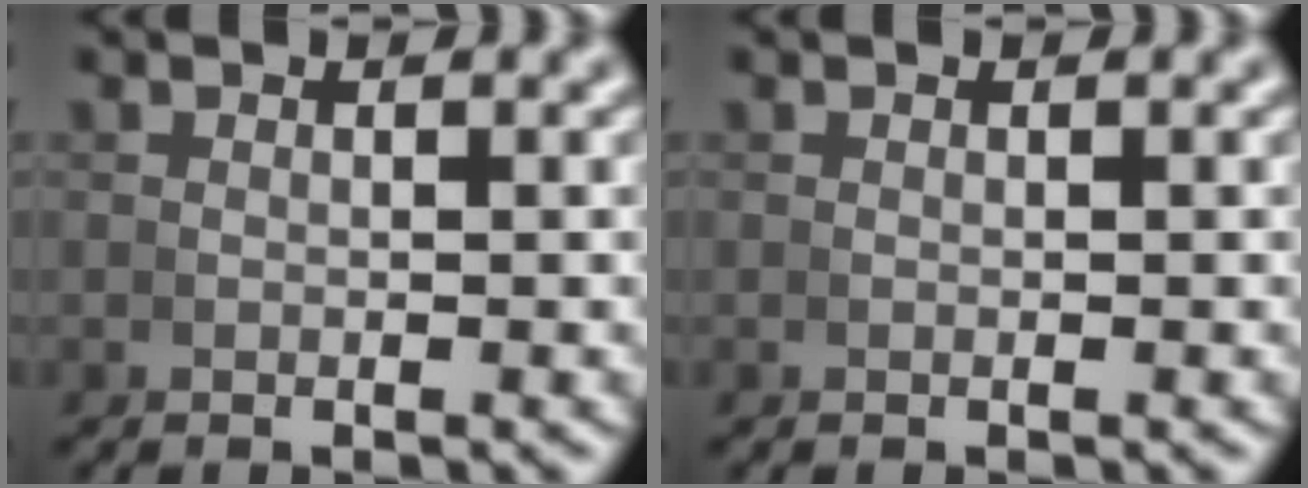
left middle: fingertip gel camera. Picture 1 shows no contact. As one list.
[{"total": 0.8, "force": [0.1, -0.7, -0.2], "torque": [0.010, -0.003, 0.006]}]